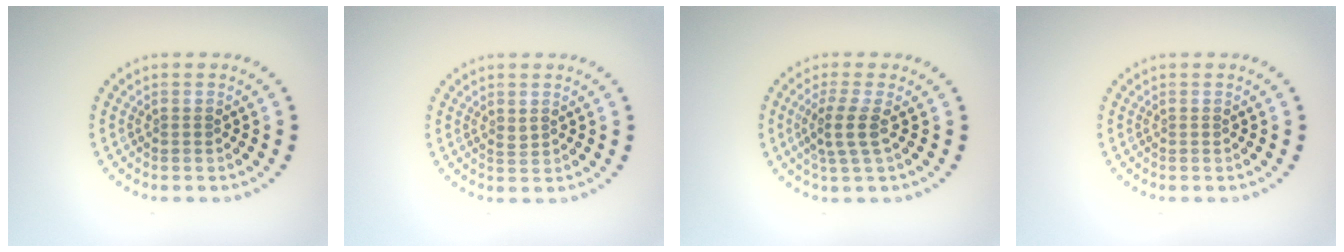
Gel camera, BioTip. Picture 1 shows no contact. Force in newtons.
{"total": 0.6, "press": 0.6, "slide": 0.2}
{"total": 2.6, "press": 2.0, "slide": 1.6}
{"total": 0.0}